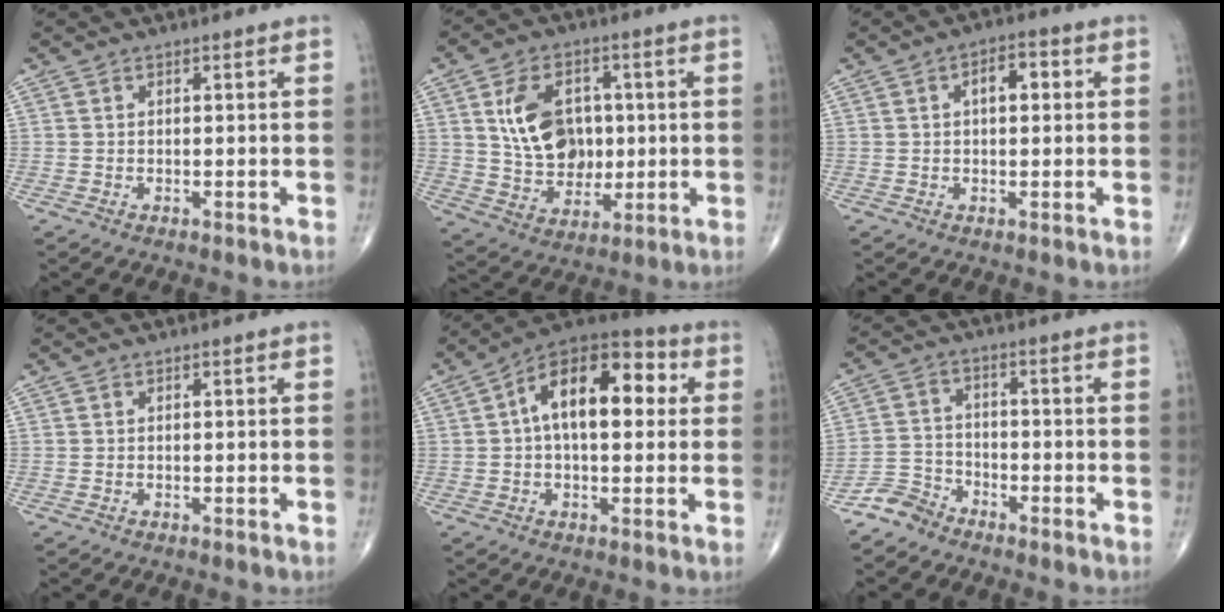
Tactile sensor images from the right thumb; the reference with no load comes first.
{"total": 13.5, "force": [2.2, 9.8, 8.9], "torque": [-0.122, -0.006, 0.047]}
{"total": 4.9, "force": [1.1, 2.5, 4.0], "torque": [-0.051, 0.011, 0.011]}
{"total": 0.0}
{"total": 16.6, "force": [3.0, 8.7, 13.8], "torque": [-0.197, 0.035, 0.037]}
{"total": 4.6, "force": [-4.0, 2.2, 0.3], "torque": [0.004, 0.022, -0.090]}